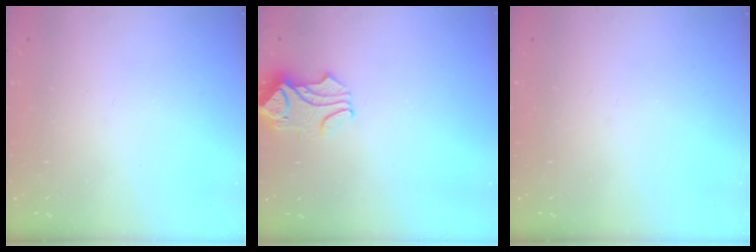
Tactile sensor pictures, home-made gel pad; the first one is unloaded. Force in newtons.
{"total": 1.3, "press": 1.2, "slide": 0.4}
{"total": 0.0}